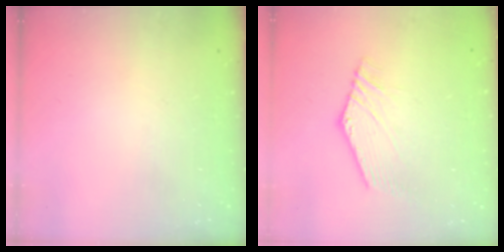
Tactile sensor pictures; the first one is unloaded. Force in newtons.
{"total": 2.2, "press": 2.2, "slide": 0.4}